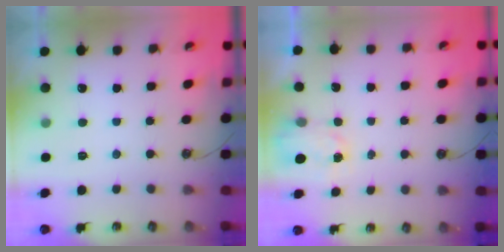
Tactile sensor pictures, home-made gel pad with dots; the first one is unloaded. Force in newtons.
{"total": 1.5, "press": 1.5, "slide": 0.2}